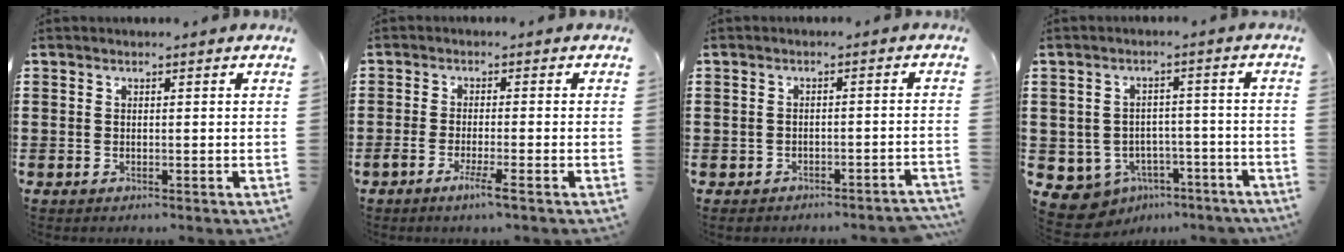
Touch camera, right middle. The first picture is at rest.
{"total": 3.3, "force": [-1.9, -0.1, 2.6], "torque": [-0.050, -0.008, -0.036]}
{"total": 1.7, "force": [-1.7, 0.4, 0.0], "torque": [-0.007, 0.003, -0.036]}
{"total": 5.5, "force": [-4.6, 2.9, 0.9], "torque": [-0.033, 0.016, -0.093]}